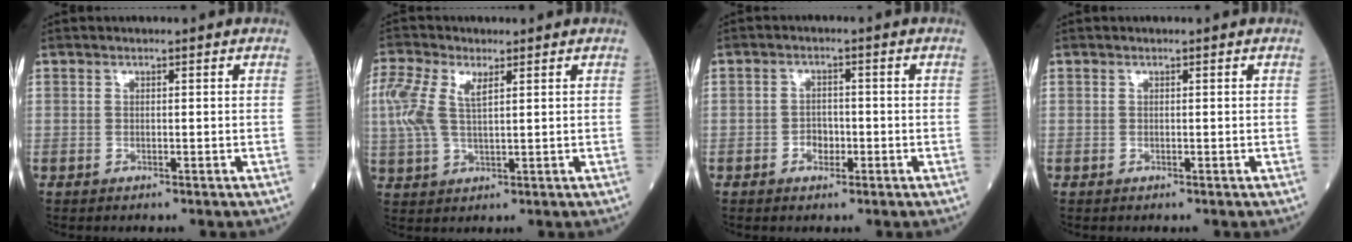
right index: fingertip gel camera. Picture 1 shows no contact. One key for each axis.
{"total": 7.8, "fx": 2.6, "fy": 3.2, "fz": 6.6, "tx": -0.176, "ty": 0.020, "tz": 0.055}
{"total": 2.4, "fx": -1.0, "fy": 1.7, "fz": 1.3, "tx": -0.010, "ty": 0.007, "tz": -0.015}
{"total": 0.0}